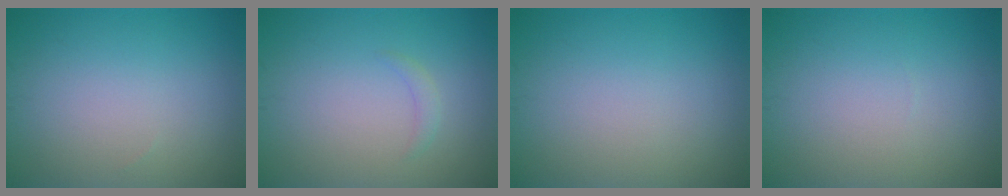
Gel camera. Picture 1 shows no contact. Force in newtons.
{"total": 0.8, "press": 0.8, "slide": 0.1}
{"total": 0.0}
{"total": 0.0}